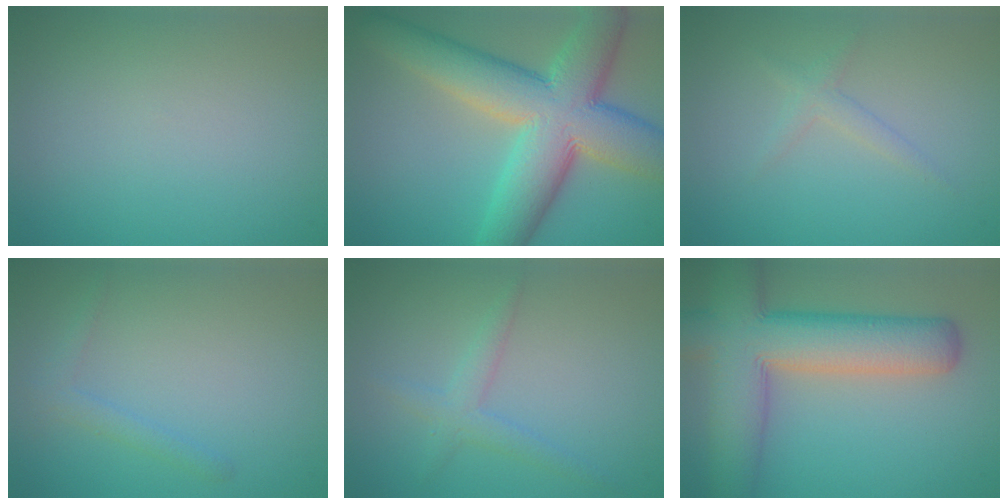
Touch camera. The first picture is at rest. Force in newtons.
{"total": 12.0, "press": 12.0, "slide": 0.8}
{"total": 1.4, "press": 1.4, "slide": 0.1}
{"total": 1.4, "press": 1.4, "slide": 0.1}
{"total": 2.0, "press": 2.0, "slide": 0.0}
{"total": 10.5, "press": 10.4, "slide": 0.6}